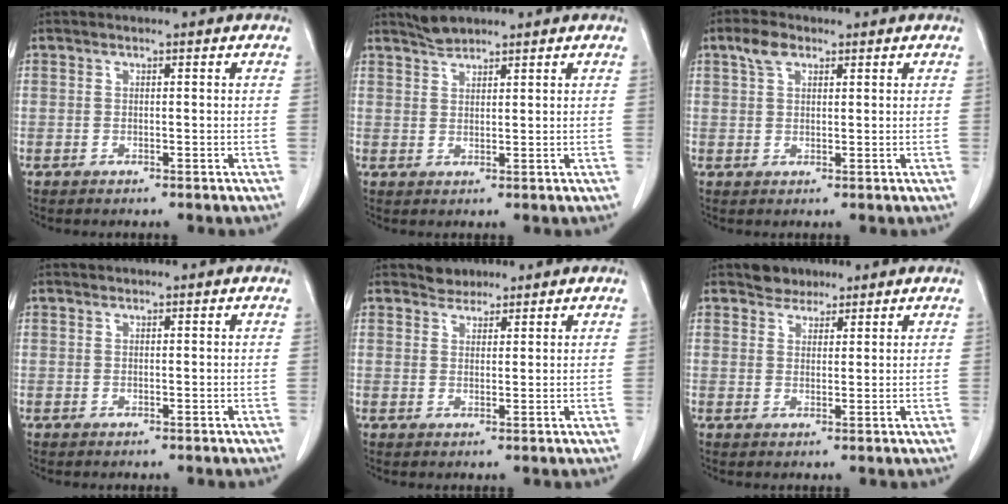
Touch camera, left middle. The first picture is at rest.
{"total": 2.5, "force": [2.4, 0.3, 0.6], "torque": [-0.014, 0.003, 0.047]}
{"total": 3.1, "force": [1.8, 1.6, 1.9], "torque": [-0.044, 0.012, 0.038]}
{"total": 0.0}
{"total": 2.3, "force": [2.0, 1.1, 0.0], "torque": [0.000, 0.003, 0.031]}
{"total": 3.0, "force": [2.4, 1.7, 0.3], "torque": [-0.005, 0.005, 0.038]}